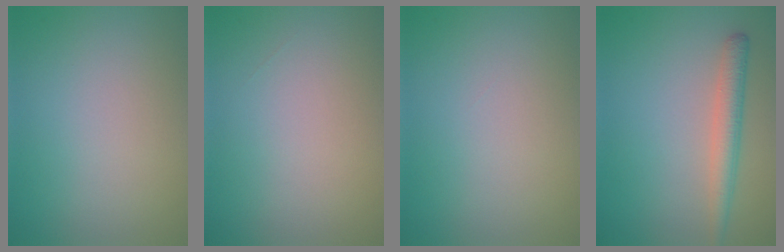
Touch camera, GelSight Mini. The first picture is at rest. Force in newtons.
{"total": 0.0}
{"total": 0.0}
{"total": 2.8, "press": 2.8, "slide": 0.1}